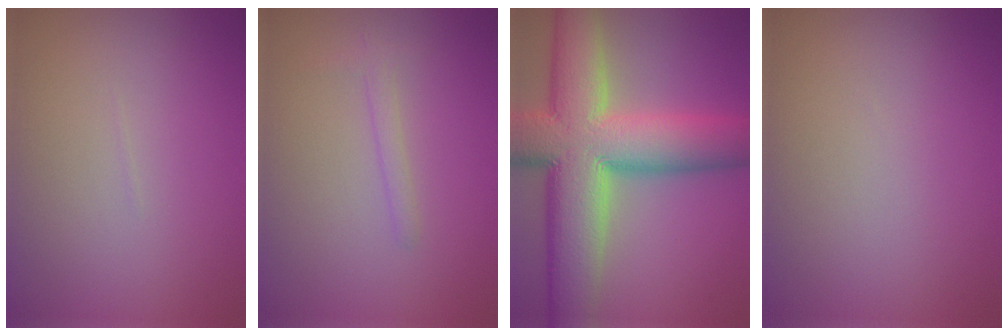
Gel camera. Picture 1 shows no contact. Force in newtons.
{"total": 1.2, "press": 1.2, "slide": 0.0}
{"total": 14.2, "press": 14.2, "slide": 0.9}
{"total": 0.0}